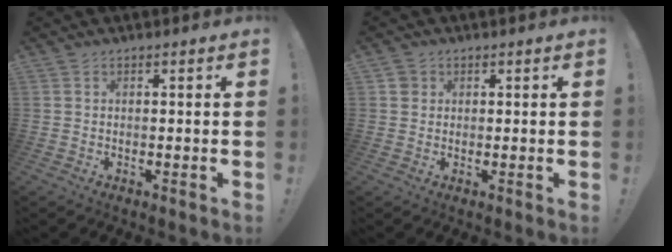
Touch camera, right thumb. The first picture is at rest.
{"total": 1.9, "force": [0.7, 1.6, 0.4], "torque": [-0.006, 0.001, 0.013]}